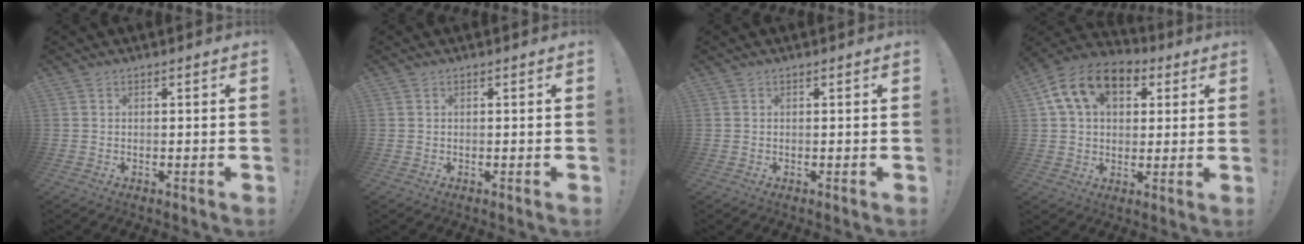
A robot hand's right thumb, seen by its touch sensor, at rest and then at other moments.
{"total": 0.0}
{"total": 0.0}
{"total": 15.2, "force": [5.9, 10.4, 9.3], "torque": [-0.153, -0.006, 0.112]}